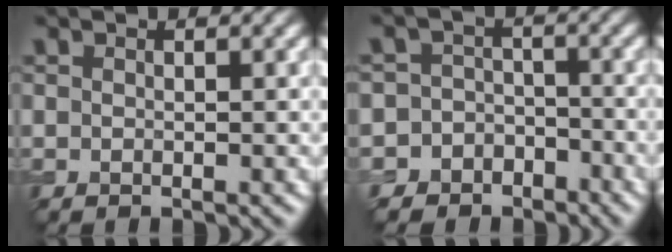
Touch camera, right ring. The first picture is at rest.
{"total": 6.7, "force": [-4.2, 5.1, -0.3], "torque": [0.031, -0.009, -0.086]}